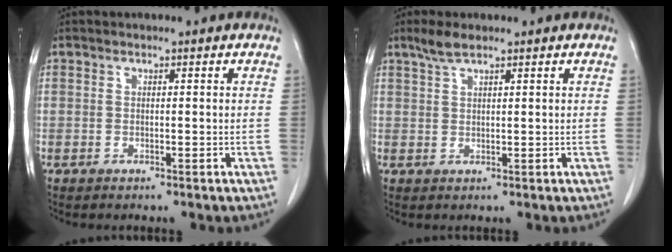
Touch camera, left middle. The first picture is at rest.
{"total": 2.8, "force": [2.2, 0.4, 1.7], "torque": [-0.042, 0.006, 0.045]}